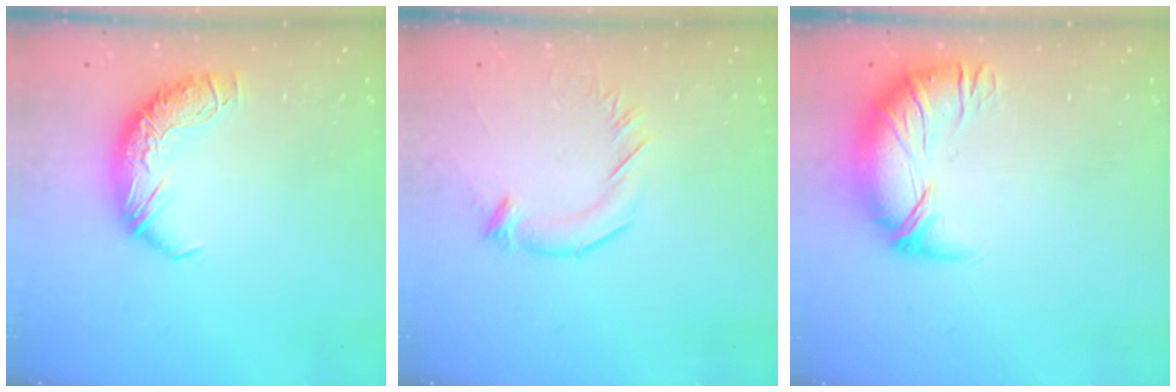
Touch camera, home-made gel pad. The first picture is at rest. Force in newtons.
{"total": 3.0, "press": 3.0, "slide": 0.5}
{"total": 3.2, "press": 2.3, "slide": 2.3}